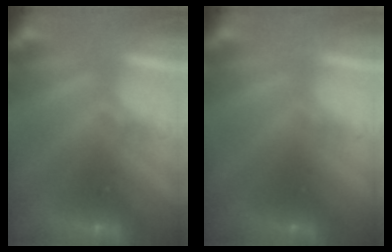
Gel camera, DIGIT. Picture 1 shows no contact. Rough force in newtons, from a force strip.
{"total": 4.9}